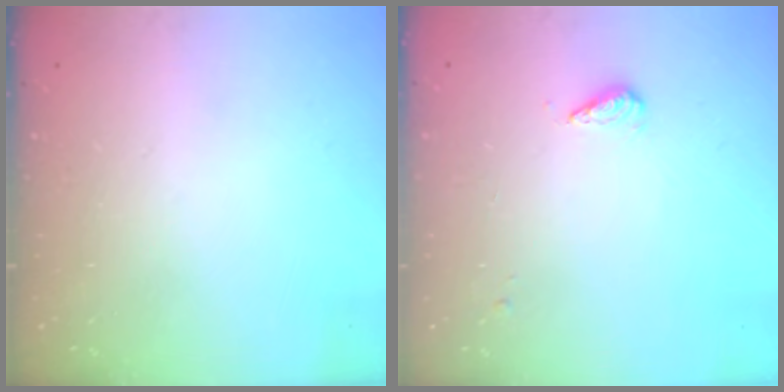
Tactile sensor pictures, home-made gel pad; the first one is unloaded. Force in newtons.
{"total": 3.6, "press": 3.5, "slide": 1.1}